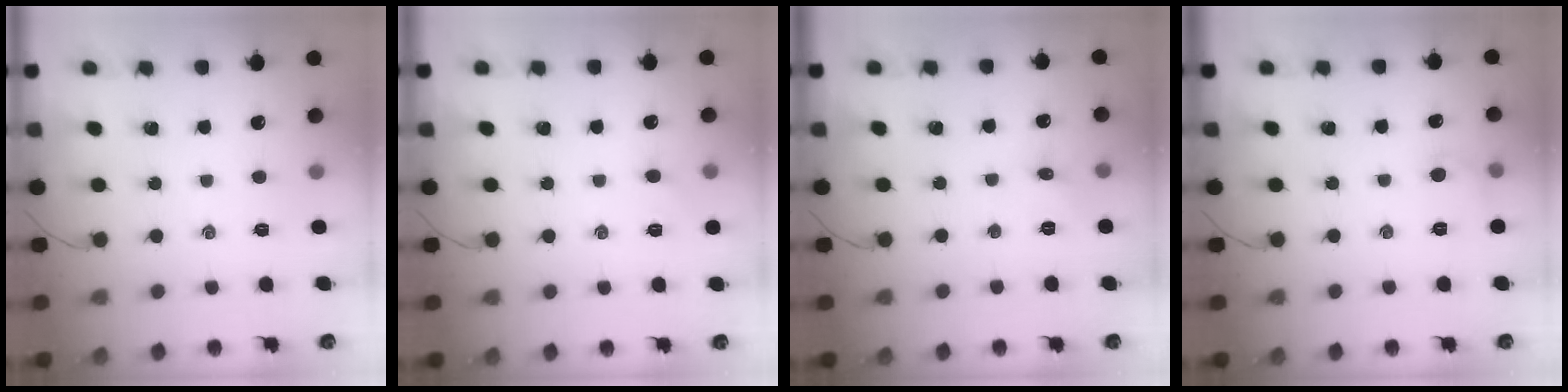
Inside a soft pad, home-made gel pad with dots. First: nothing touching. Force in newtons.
{"total": 2.4, "press": 2.3, "slide": 0.7}
{"total": 4.3, "press": 4.0, "slide": 1.4}
{"total": 4.4, "press": 4.2, "slide": 1.4}